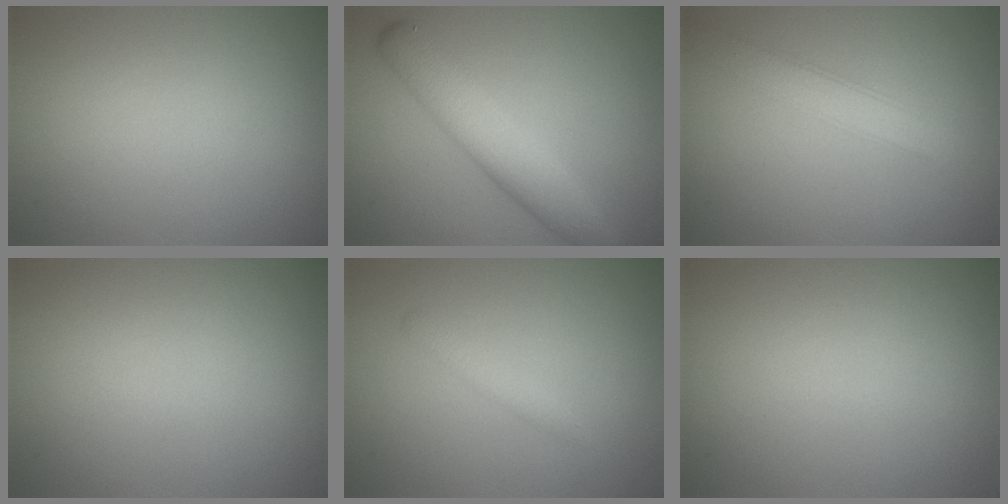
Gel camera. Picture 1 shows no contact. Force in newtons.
{"total": 5.0, "press": 5.0, "slide": 0.1}
{"total": 2.7, "press": 2.7, "slide": 0.1}
{"total": 0.0}
{"total": 1.2, "press": 1.2, "slide": 0.0}
{"total": 0.0}